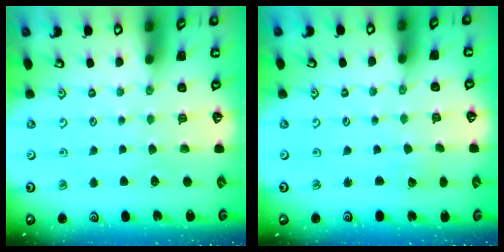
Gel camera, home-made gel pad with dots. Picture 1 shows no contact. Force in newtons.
{"total": 1.5, "press": 1.5, "slide": 0.0}